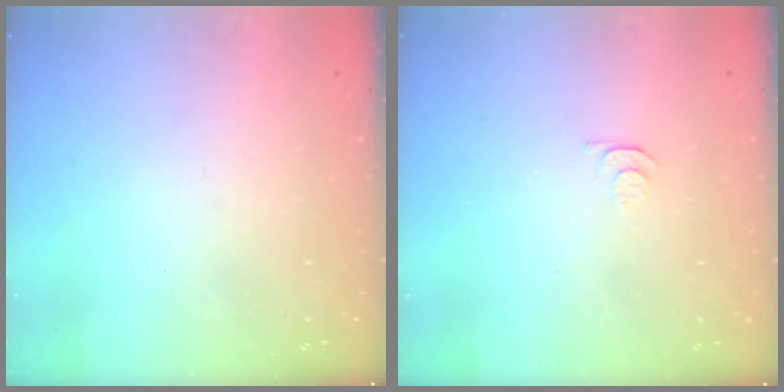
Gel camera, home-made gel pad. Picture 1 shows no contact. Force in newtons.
{"total": 3.8, "press": 3.7, "slide": 0.7}